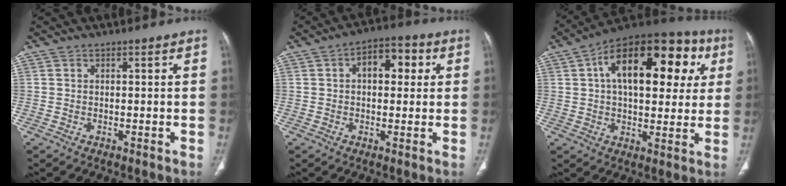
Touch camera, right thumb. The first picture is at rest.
{"total": 8.2, "force": [2.0, 4.8, 6.4], "torque": [-0.064, 0.018, 0.023]}
{"total": 24.7, "force": [7.0, 12.8, 20.0], "torque": [-0.263, 0.029, 0.096]}